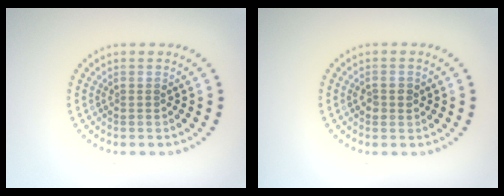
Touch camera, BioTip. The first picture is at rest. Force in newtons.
{"total": 1.4, "press": 1.4, "slide": 0.2}